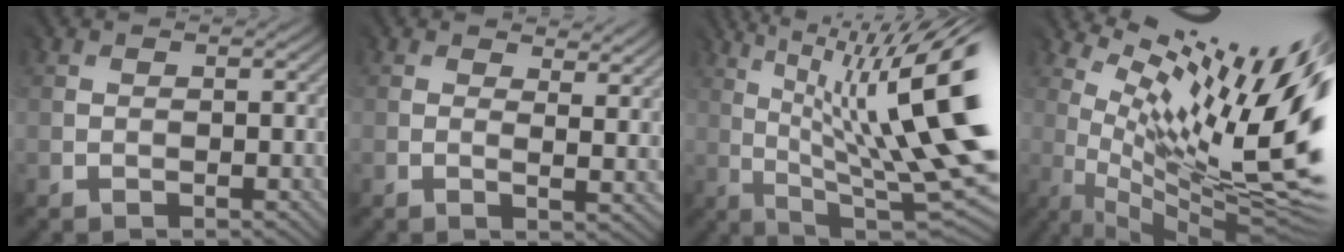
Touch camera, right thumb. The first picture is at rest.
{"total": 2.8, "force": [1.7, 0.3, 2.3], "torque": [-0.052, -0.002, 0.023]}
{"total": 18.1, "force": [4.4, 4.4, 17.0], "torque": [-0.276, 0.018, 0.084]}
{"total": 17.3, "force": [7.2, 3.8, 15.3], "torque": [-0.243, 0.002, 0.146]}